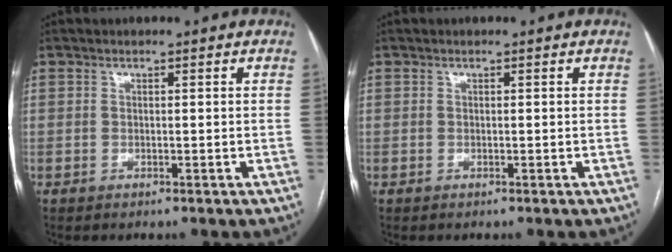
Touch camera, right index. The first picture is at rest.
{"total": 0.0}